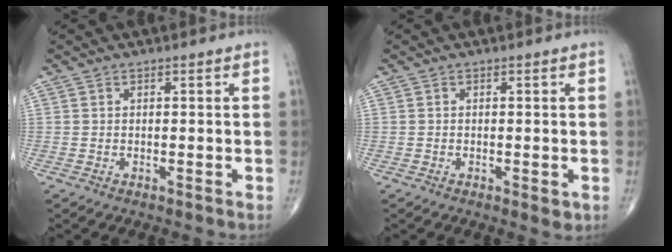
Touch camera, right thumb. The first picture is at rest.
{"total": 1.6, "force": [-0.5, 0.7, 1.4], "torque": [-0.018, -0.004, -0.006]}